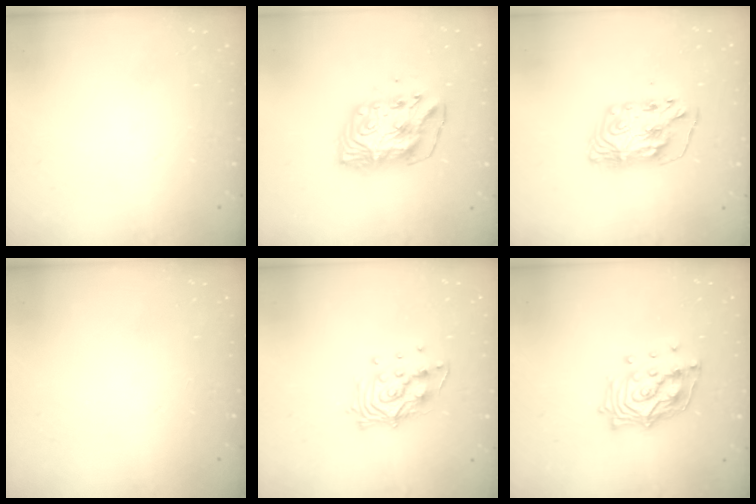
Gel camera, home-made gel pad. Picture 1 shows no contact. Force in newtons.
{"total": 11.2, "press": 11.2, "slide": 1.1}
{"total": 8.8, "press": 8.8, "slide": 0.8}
{"total": 0.0}
{"total": 12.4, "press": 12.4, "slide": 1.0}
{"total": 14.1, "press": 14.0, "slide": 1.8}